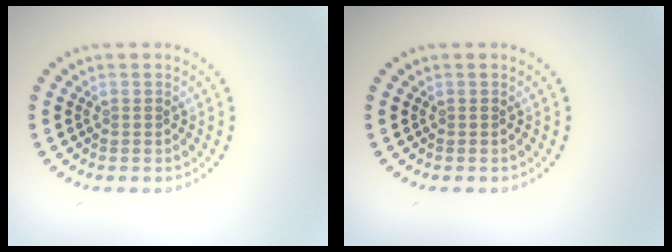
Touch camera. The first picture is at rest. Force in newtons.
{"total": 0.0}